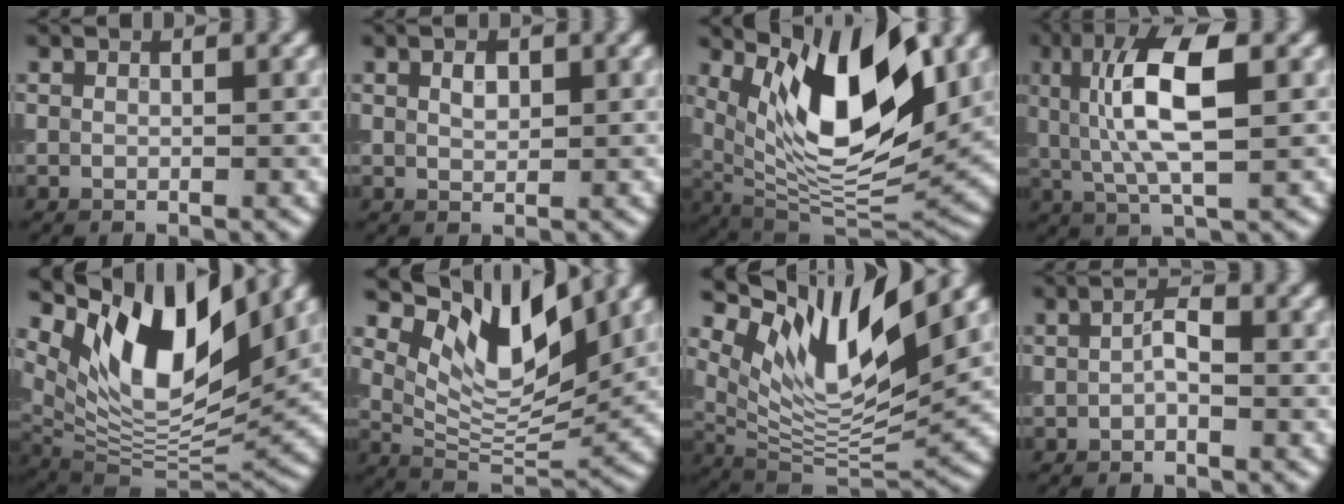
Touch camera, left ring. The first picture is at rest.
{"total": 1.3, "force": [0.6, 0.8, 1.0], "torque": [-0.017, 0.002, 0.012]}
{"total": 11.8, "force": [4.4, 4.5, 9.9], "torque": [-0.168, -0.013, 0.083]}
{"total": 8.0, "force": [1.4, 2.5, 7.4], "torque": [-0.142, 0.006, 0.023]}
{"total": 12.5, "force": [6.5, 5.0, 9.4], "torque": [-0.157, -0.006, 0.126]}
{"total": 8.4, "force": [4.4, 3.6, 6.3], "torque": [-0.107, -0.007, 0.079]}
{"total": 10.4, "force": [6.1, 3.2, 7.9], "torque": [-0.147, -0.009, 0.121]}
{"total": 1.7, "force": [-0.3, 0.6, 1.5], "torque": [-0.029, 0.005, -0.008]}